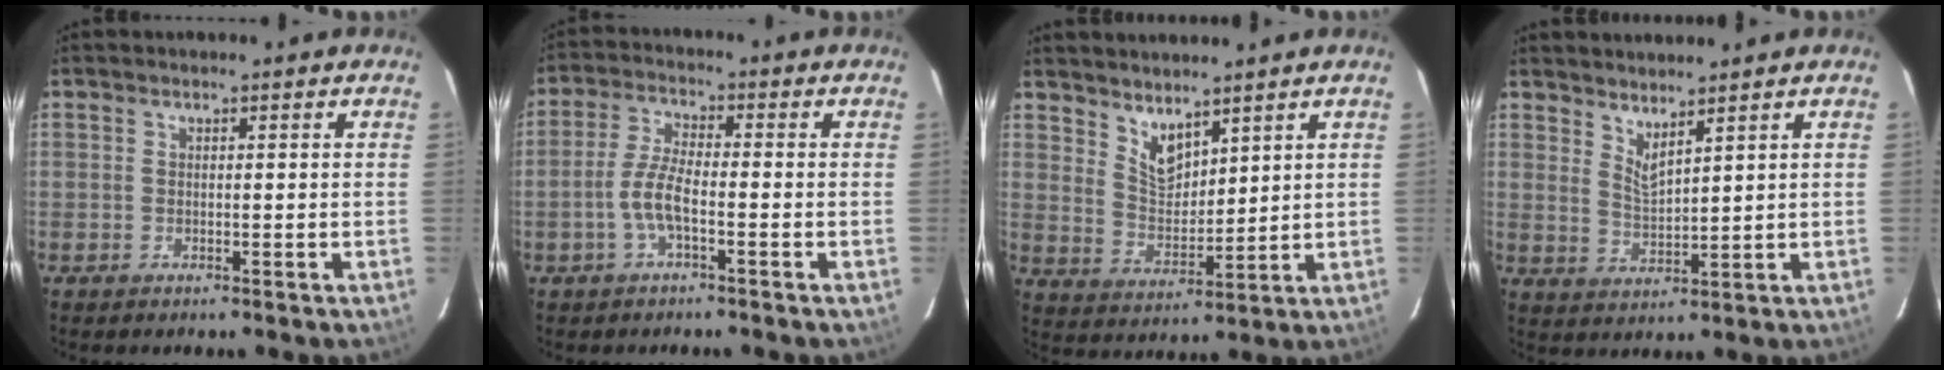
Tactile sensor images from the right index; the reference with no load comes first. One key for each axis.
{"total": 5.4, "fx": -2.2, "fy": 1.3, "fz": 4.8, "tx": -0.105, "ty": 0.009, "tz": -0.043}
{"total": 6.4, "fx": 5.0, "fy": 2.6, "fz": 3.0, "tx": -0.048, "ty": -0.005, "tz": 0.099}
{"total": 4.1, "fx": 3.5, "fy": 0.4, "fz": 2.1, "tx": -0.038, "ty": -0.010, "tz": 0.061}